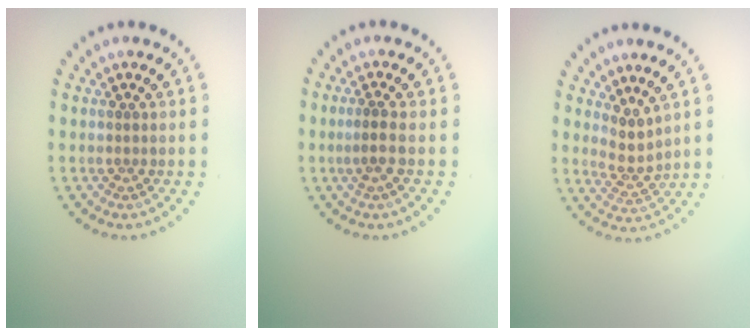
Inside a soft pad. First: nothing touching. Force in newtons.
{"total": 1.5, "press": 1.2, "slide": 1.0}
{"total": 2.2, "press": 1.7, "slide": 1.5}